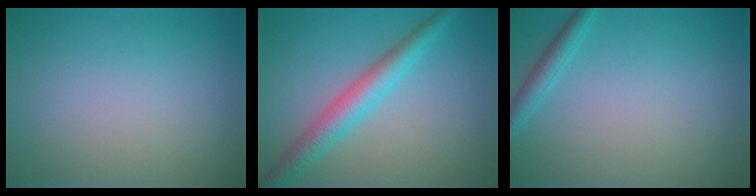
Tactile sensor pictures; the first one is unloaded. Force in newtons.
{"total": 4.2, "press": 4.2, "slide": 0.1}
{"total": 1.8, "press": 1.8, "slide": 0.1}